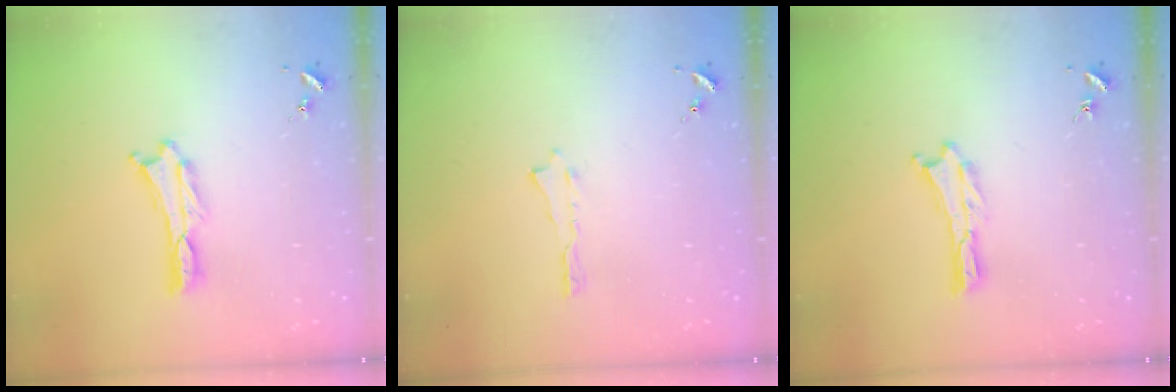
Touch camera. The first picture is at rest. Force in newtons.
{"total": 0.0}
{"total": 0.0}